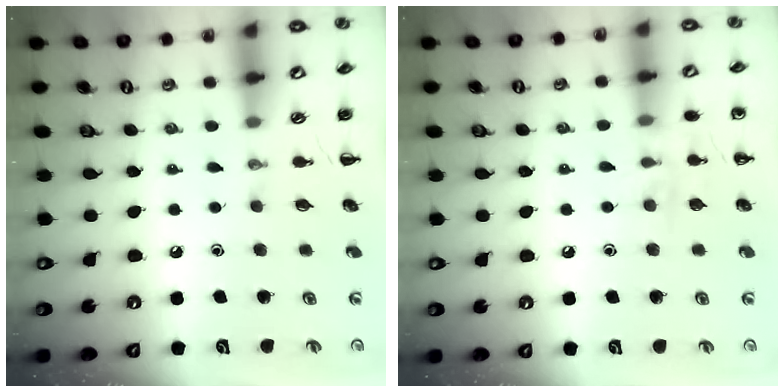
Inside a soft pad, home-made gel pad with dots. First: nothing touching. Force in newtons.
{"total": 6.9, "press": 6.8, "slide": 1.5}